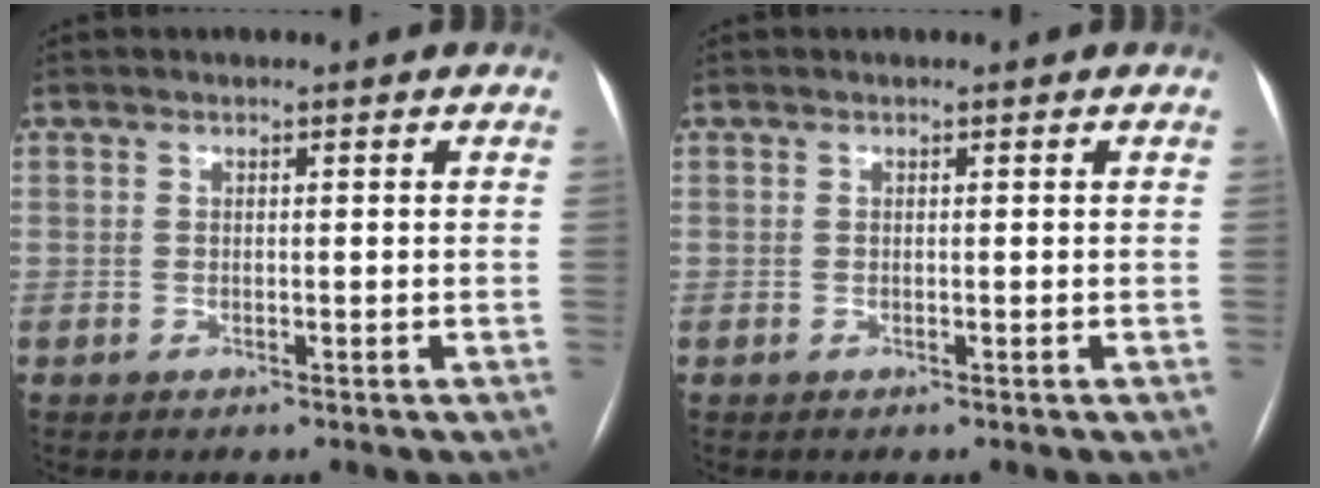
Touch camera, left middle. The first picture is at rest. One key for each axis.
{"total": 0.0}